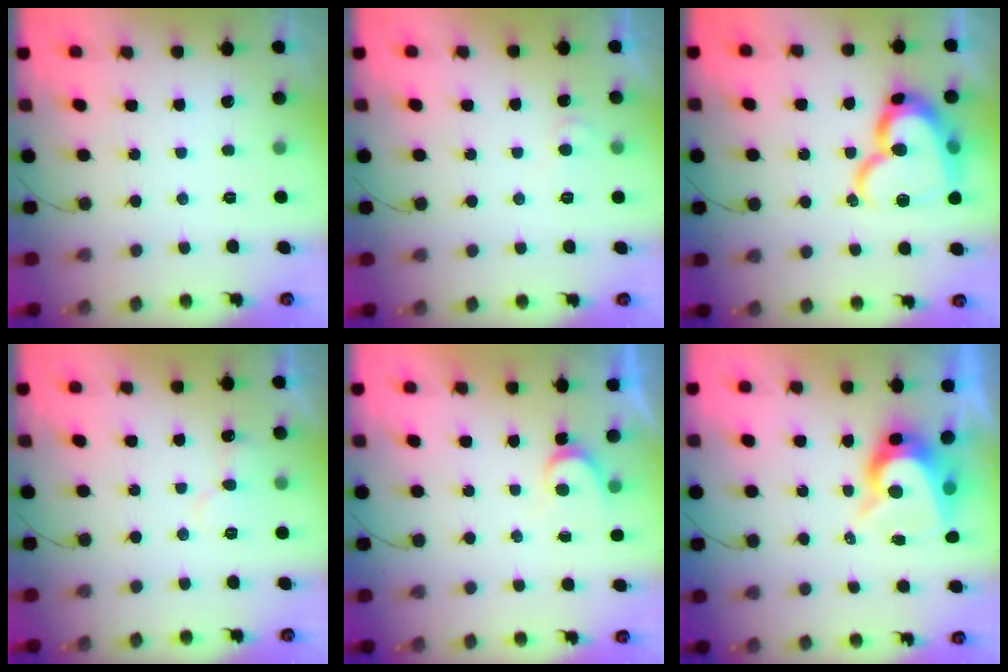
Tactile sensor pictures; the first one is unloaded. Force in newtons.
{"total": 4.4, "press": 4.4, "slide": 0.5}
{"total": 19.7, "press": 19.6, "slide": 1.8}
{"total": 6.5, "press": 6.5, "slide": 0.4}
{"total": 3.6, "press": 3.6, "slide": 0.4}
{"total": 8.7, "press": 8.6, "slide": 0.9}